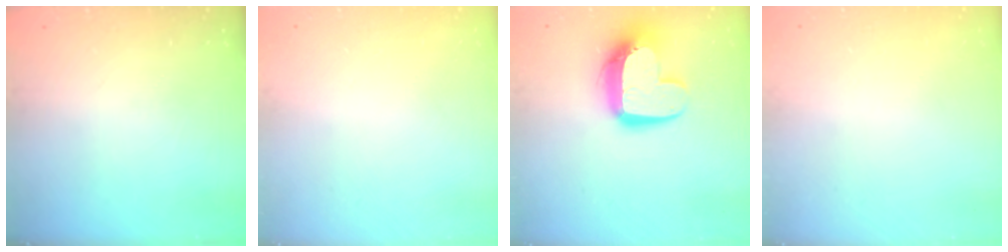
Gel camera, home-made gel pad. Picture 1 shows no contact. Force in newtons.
{"total": 0.0}
{"total": 13.7, "press": 13.7, "slide": 1.2}
{"total": 0.0}